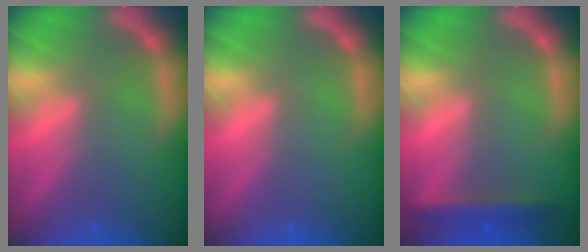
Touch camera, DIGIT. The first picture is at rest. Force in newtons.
{"total": 0.0}
{"total": 2.9}